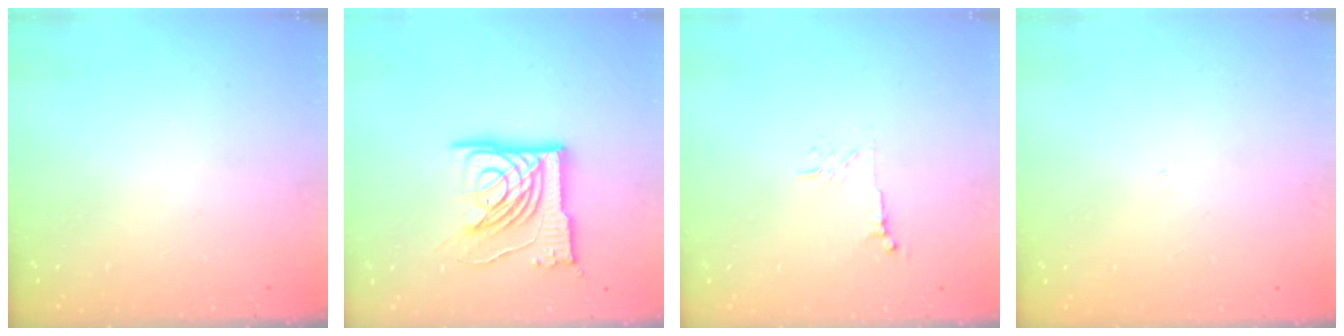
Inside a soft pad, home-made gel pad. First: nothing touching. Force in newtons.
{"total": 15.1, "press": 15.0, "slide": 1.6}
{"total": 5.4, "press": 5.3, "slide": 0.7}
{"total": 0.0}